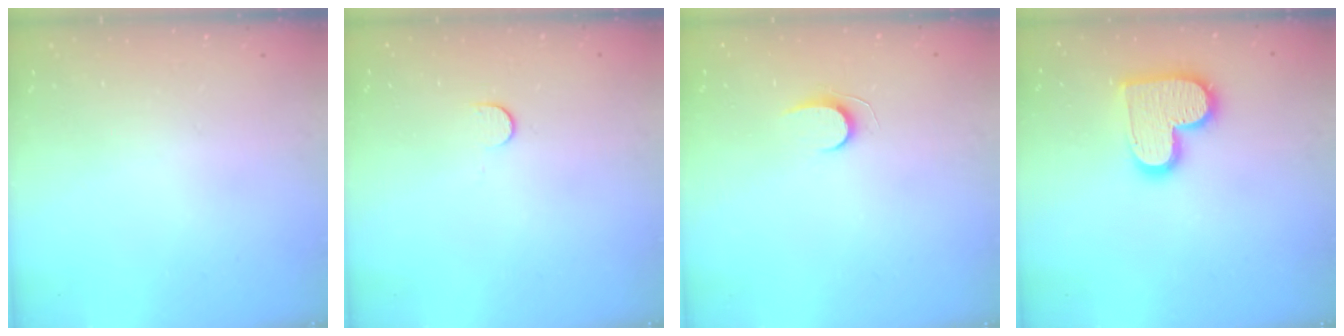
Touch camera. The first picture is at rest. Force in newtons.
{"total": 6.1, "press": 6.1, "slide": 0.6}
{"total": 5.6, "press": 5.6, "slide": 0.5}
{"total": 14.0, "press": 13.9, "slide": 0.5}